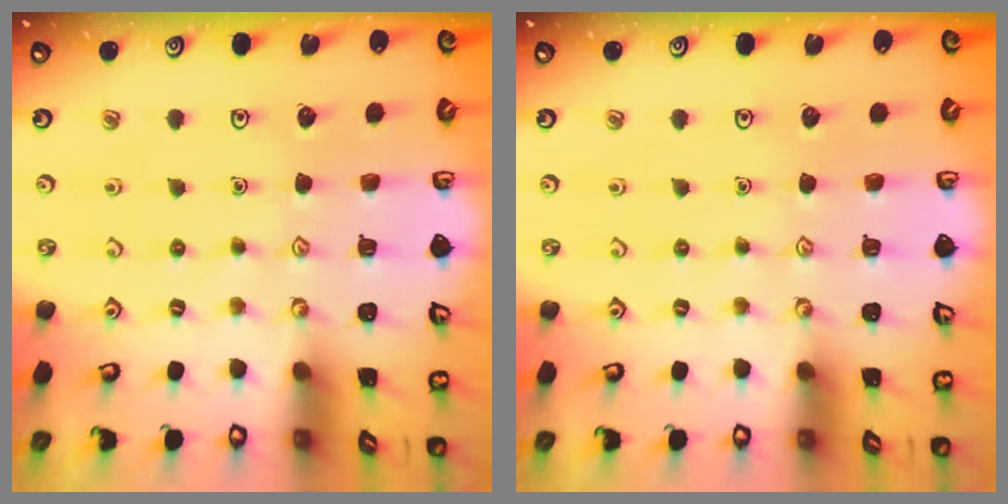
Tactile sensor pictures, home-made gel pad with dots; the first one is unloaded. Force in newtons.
{"total": 0.0}